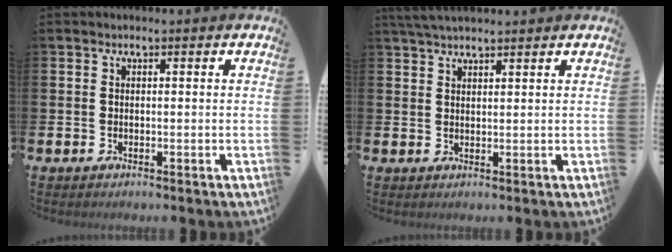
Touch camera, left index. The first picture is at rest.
{"total": 3.4, "force": [3.1, 0.6, 1.3], "torque": [-0.025, -0.007, 0.057]}